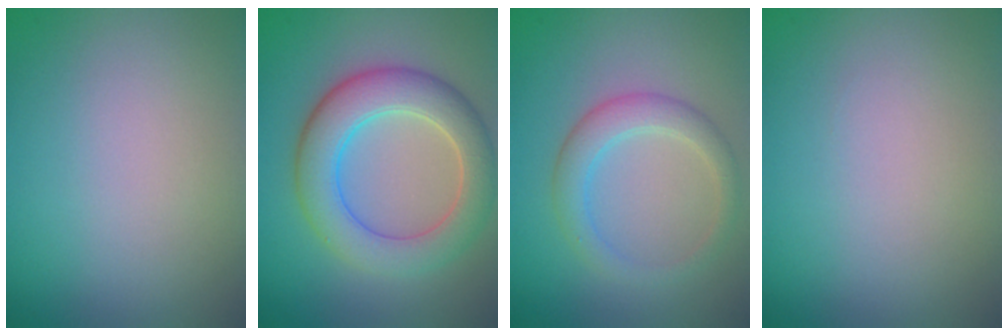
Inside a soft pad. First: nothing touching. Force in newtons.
{"total": 6.5, "press": 6.5, "slide": 0.3}
{"total": 2.9, "press": 2.9, "slide": 0.2}
{"total": 0.0}